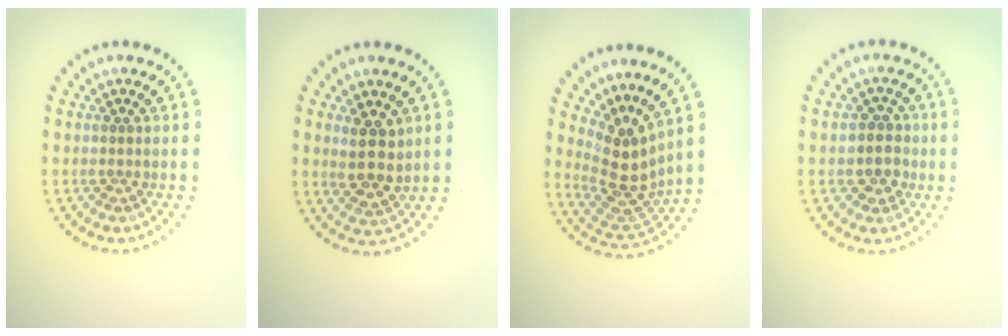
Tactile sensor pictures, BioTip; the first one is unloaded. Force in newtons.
{"total": 3.2, "press": 2.9, "slide": 1.2}
{"total": 4.2, "press": 3.1, "slide": 2.9}
{"total": 2.5, "press": 2.4, "slide": 0.9}